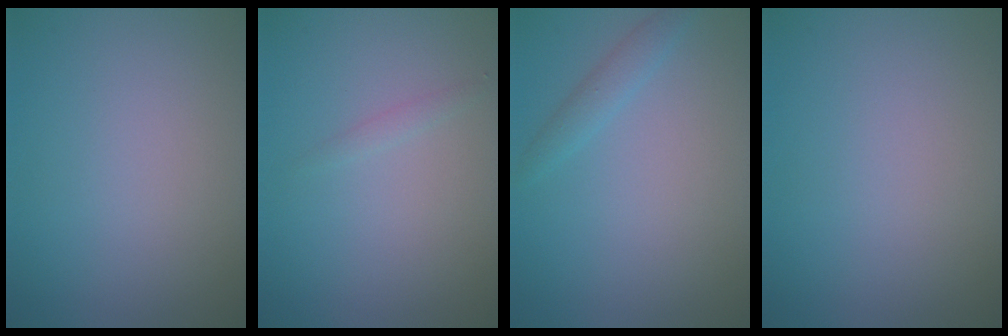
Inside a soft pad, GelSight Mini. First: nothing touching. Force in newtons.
{"total": 0.6, "press": 0.6, "slide": 0.0}
{"total": 1.3, "press": 1.3, "slide": 0.1}
{"total": 0.0}